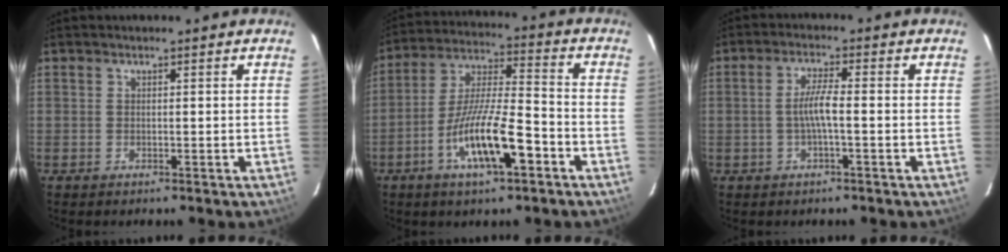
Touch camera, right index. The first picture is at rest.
{"total": 13.5, "force": [-6.4, 2.9, 11.5], "torque": [-0.225, -0.009, -0.118]}
{"total": 4.3, "force": [-0.9, 0.3, 4.2], "torque": [-0.083, 0.002, -0.014]}